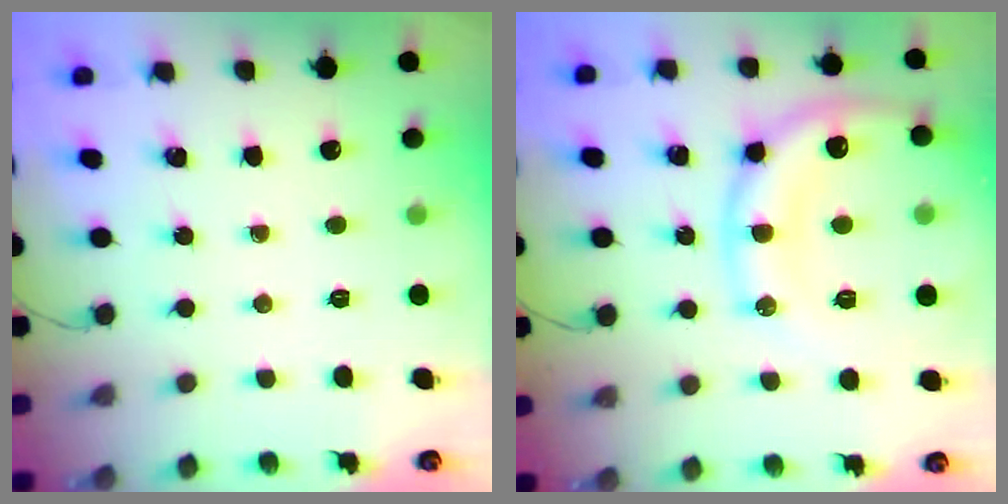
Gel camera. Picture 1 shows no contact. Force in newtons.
{"total": 15.7, "press": 15.6, "slide": 1.8}